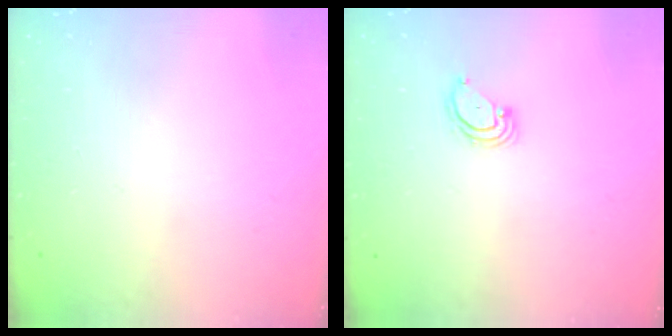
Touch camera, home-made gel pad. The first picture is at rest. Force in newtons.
{"total": 2.8, "press": 2.8, "slide": 0.3}